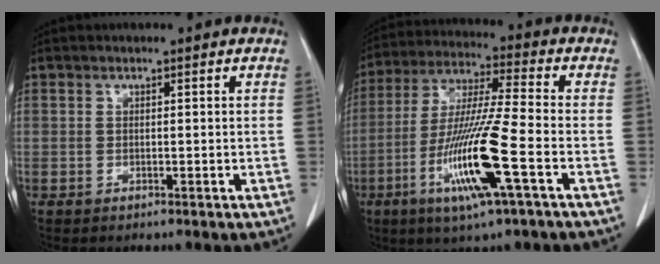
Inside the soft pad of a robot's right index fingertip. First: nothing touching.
{"total": 15.0, "force": [-5.5, -0.1, 14.0], "torque": [-0.285, -0.020, -0.105]}